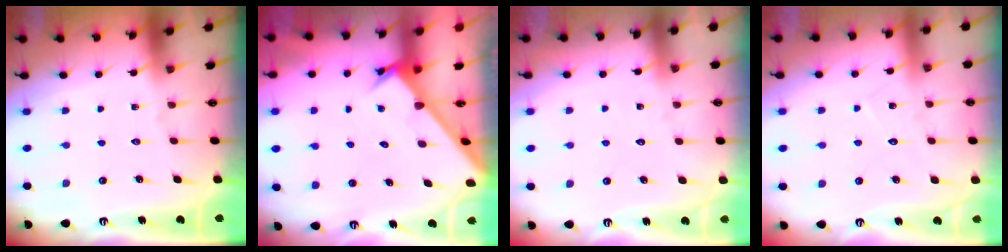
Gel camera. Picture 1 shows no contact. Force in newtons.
{"total": 2.5, "press": 2.5, "slide": 0.2}
{"total": 5.1, "press": 5.1, "slide": 0.5}
{"total": 6.4, "press": 6.3, "slide": 0.6}